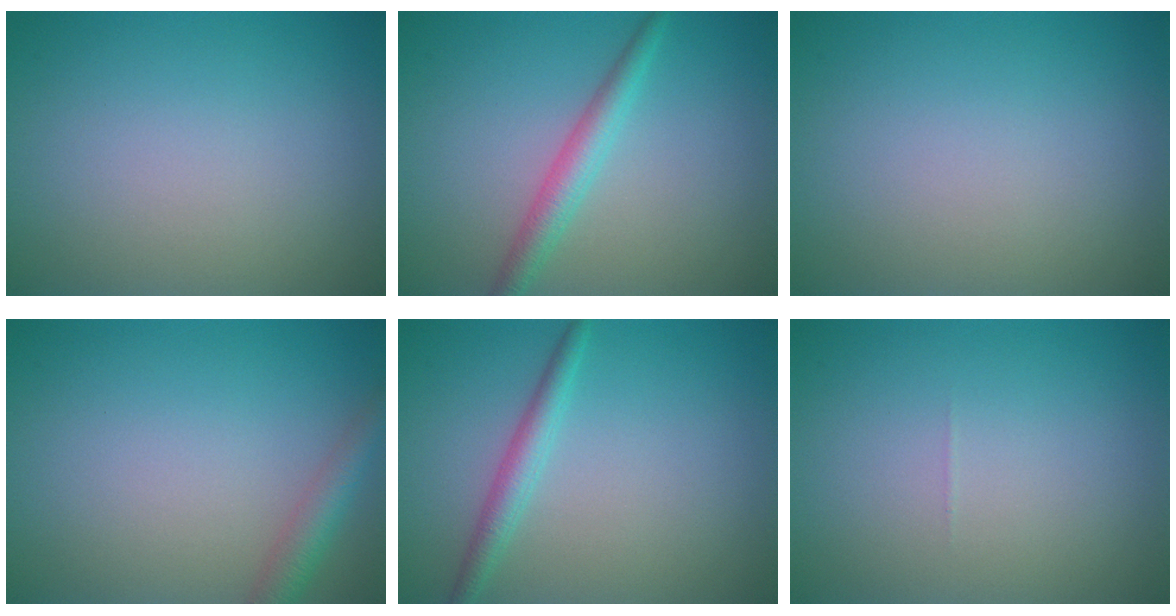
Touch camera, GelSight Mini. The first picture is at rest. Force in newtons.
{"total": 2.7, "press": 2.7, "slide": 0.1}
{"total": 0.0}
{"total": 2.5, "press": 2.5, "slide": 0.1}
{"total": 2.2, "press": 2.2, "slide": 0.0}
{"total": 0.0}